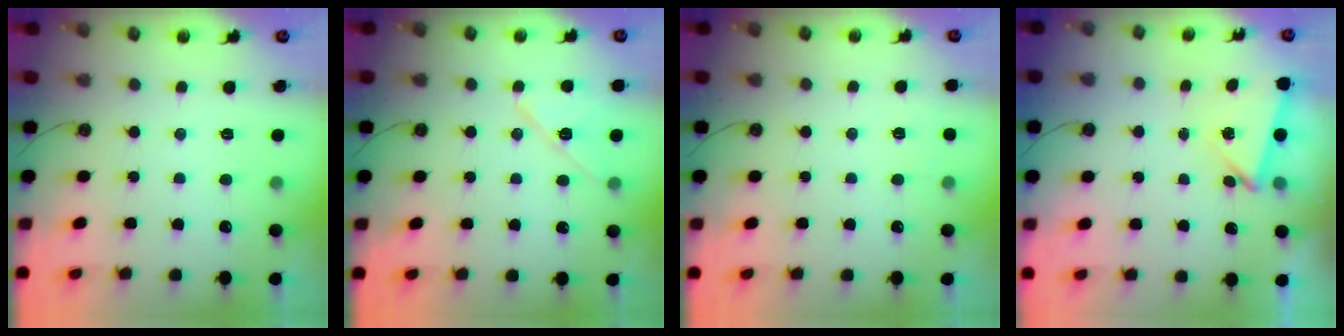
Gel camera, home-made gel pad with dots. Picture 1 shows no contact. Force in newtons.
{"total": 10.4, "press": 10.3, "slide": 1.1}
{"total": 2.2, "press": 2.1, "slide": 0.2}
{"total": 3.3, "press": 3.0, "slide": 1.5}